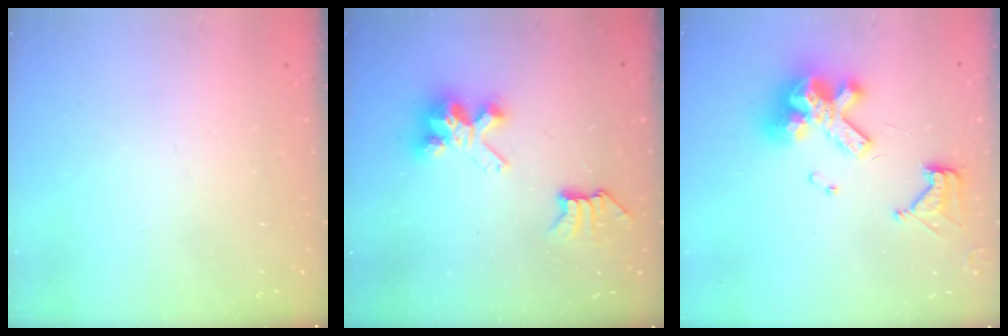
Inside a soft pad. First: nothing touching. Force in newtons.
{"total": 7.6, "press": 7.6, "slide": 0.1}
{"total": 15.0, "press": 14.9, "slide": 1.5}